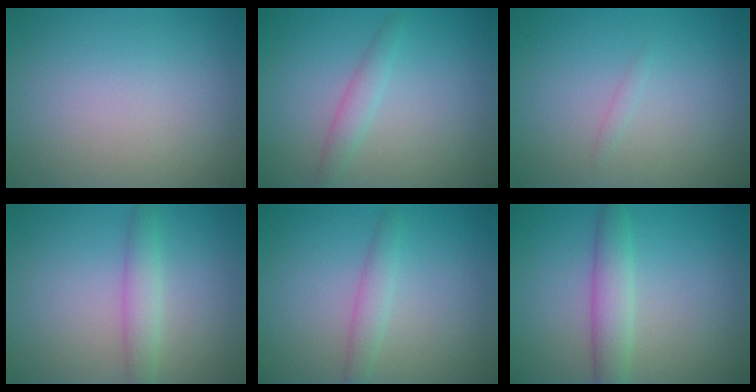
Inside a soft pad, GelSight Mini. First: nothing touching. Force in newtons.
{"total": 1.6, "press": 1.6, "slide": 0.1}
{"total": 0.5, "press": 0.5, "slide": 0.0}
{"total": 2.3, "press": 2.3, "slide": 0.2}
{"total": 1.7, "press": 1.7, "slide": 0.0}
{"total": 3.2, "press": 3.1, "slide": 0.3}